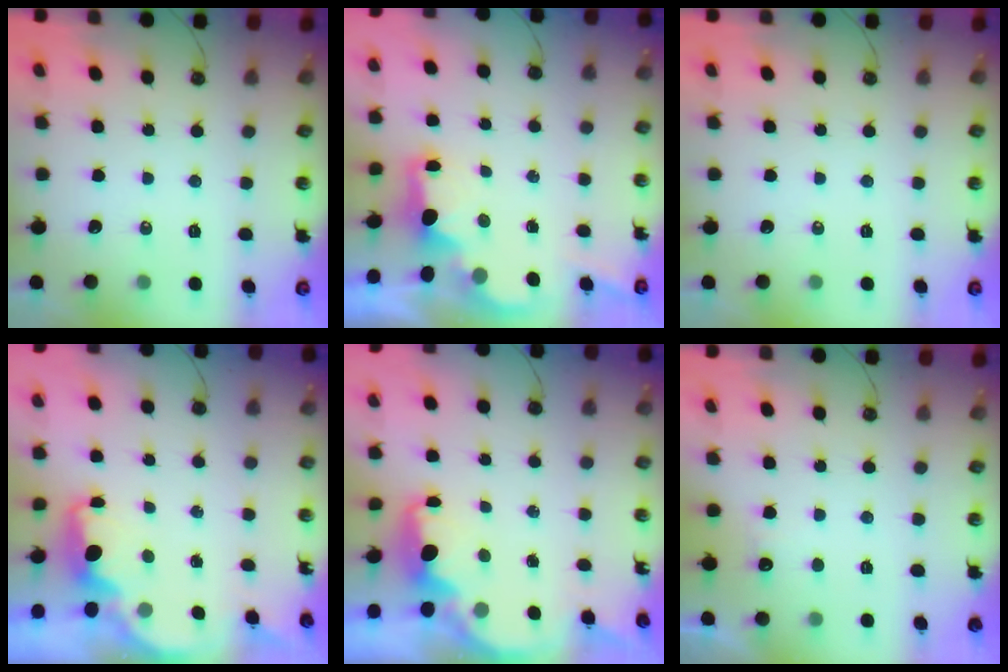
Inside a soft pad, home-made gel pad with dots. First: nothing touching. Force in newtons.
{"total": 2.2, "press": 2.0, "slide": 0.8}
{"total": 0.0}
{"total": 1.9, "press": 1.8, "slide": 0.7}
{"total": 2.2, "press": 2.2, "slide": 0.4}
{"total": 5.0, "press": 4.8, "slide": 1.2}